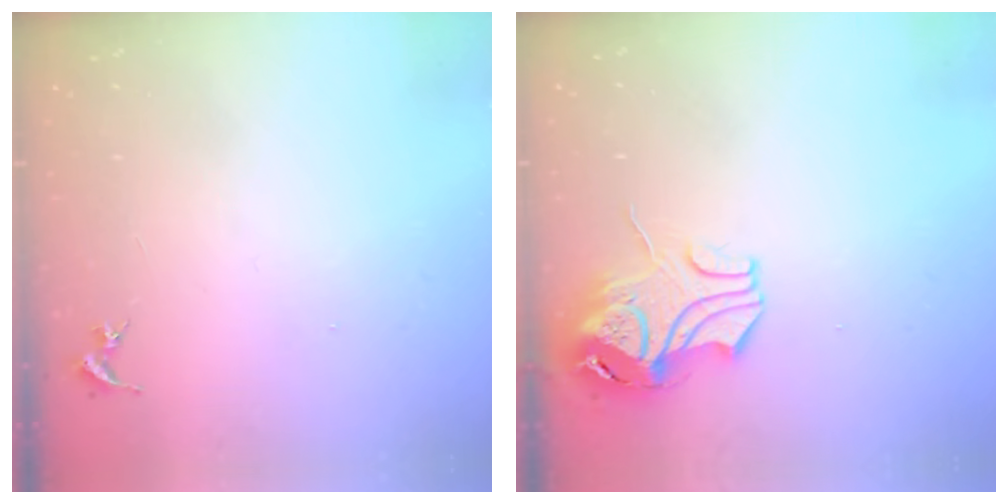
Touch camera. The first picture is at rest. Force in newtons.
{"total": 10.8, "press": 10.7, "slide": 1.3}